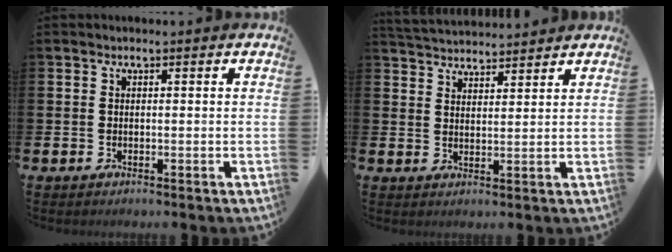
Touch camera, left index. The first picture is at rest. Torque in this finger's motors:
{"motor_torque": [-0.18, -1.41, 0.88, 0.08]}